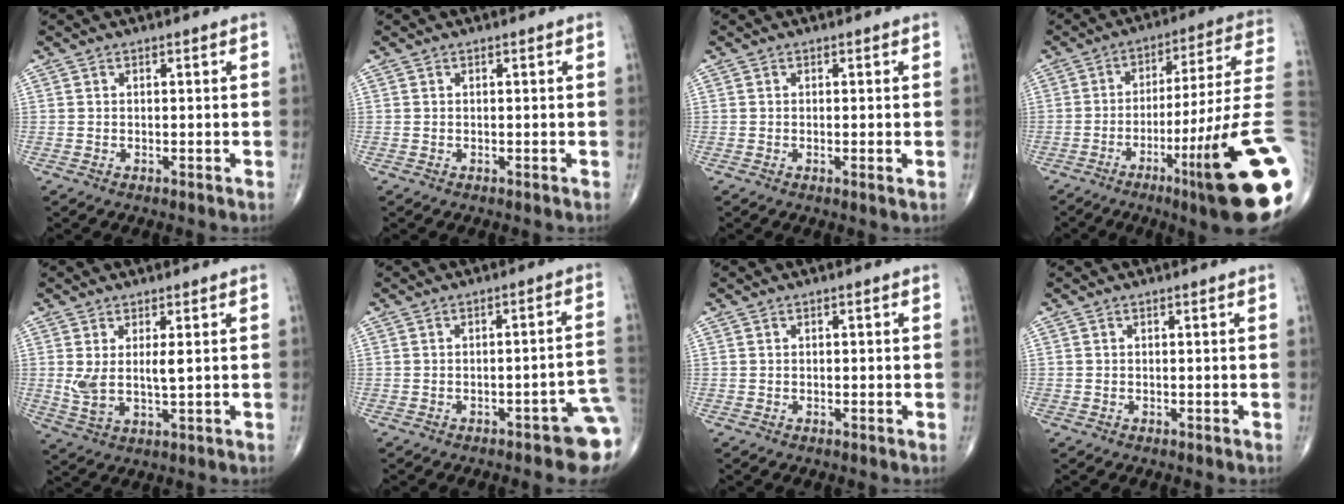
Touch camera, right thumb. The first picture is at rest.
{"total": 0.0}
{"total": 1.3, "force": [-0.2, 0.0, 1.2], "torque": [-0.020, -0.004, -0.004]}
{"total": 24.5, "force": [-8.1, 1.5, 23.1], "torque": [-0.275, 0.025, -0.120]}
{"total": 5.8, "force": [1.1, 2.1, 5.3], "torque": [-0.109, -0.012, 0.028]}
{"total": 8.7, "force": [-4.1, 2.4, 7.3], "torque": [-0.073, 0.028, -0.050]}
{"total": 0.0}
{"total": 0.0}